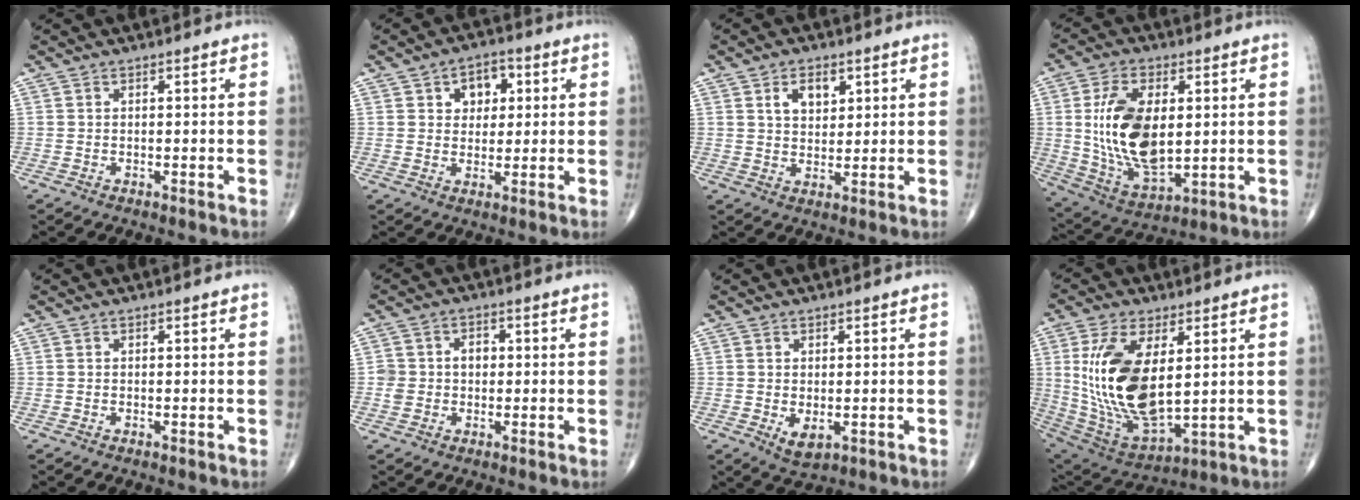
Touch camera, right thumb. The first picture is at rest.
{"total": 6.4, "force": [2.1, 4.7, 3.9], "torque": [-0.022, -0.002, 0.026]}
{"total": 5.7, "force": [2.5, 3.5, 3.7], "torque": [-0.041, -0.014, 0.043]}
{"total": 17.4, "force": [1.9, 9.4, 14.5], "torque": [-0.263, -0.017, 0.048]}
{"total": 0.0}
{"total": 4.4, "force": [0.1, 3.8, 2.2], "torque": [-0.020, 0.013, 0.002]}
{"total": 3.6, "force": [-0.6, 2.0, 2.9], "torque": [-0.042, -0.008, 0.002]}
{"total": 20.0, "force": [3.2, 9.6, 17.2], "torque": [-0.339, -0.025, 0.078]}